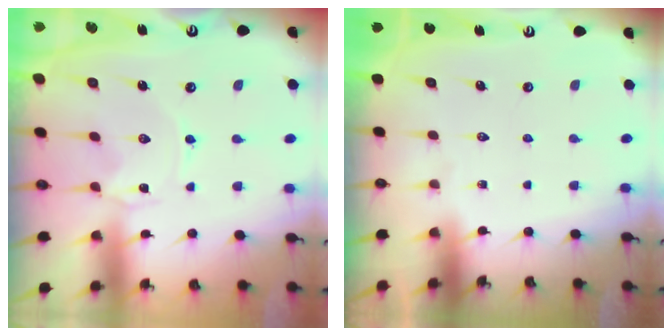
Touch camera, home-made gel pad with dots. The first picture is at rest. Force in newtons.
{"total": 0.0}